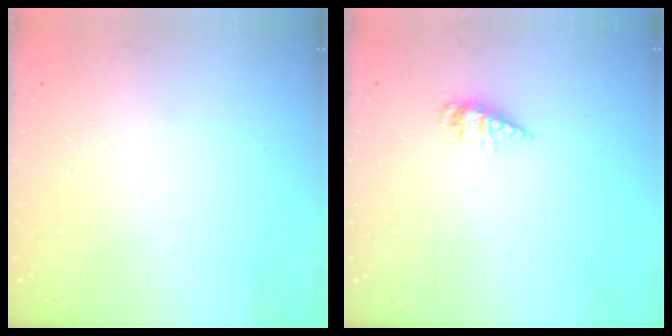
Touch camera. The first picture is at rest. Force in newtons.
{"total": 4.0, "press": 3.9, "slide": 0.3}